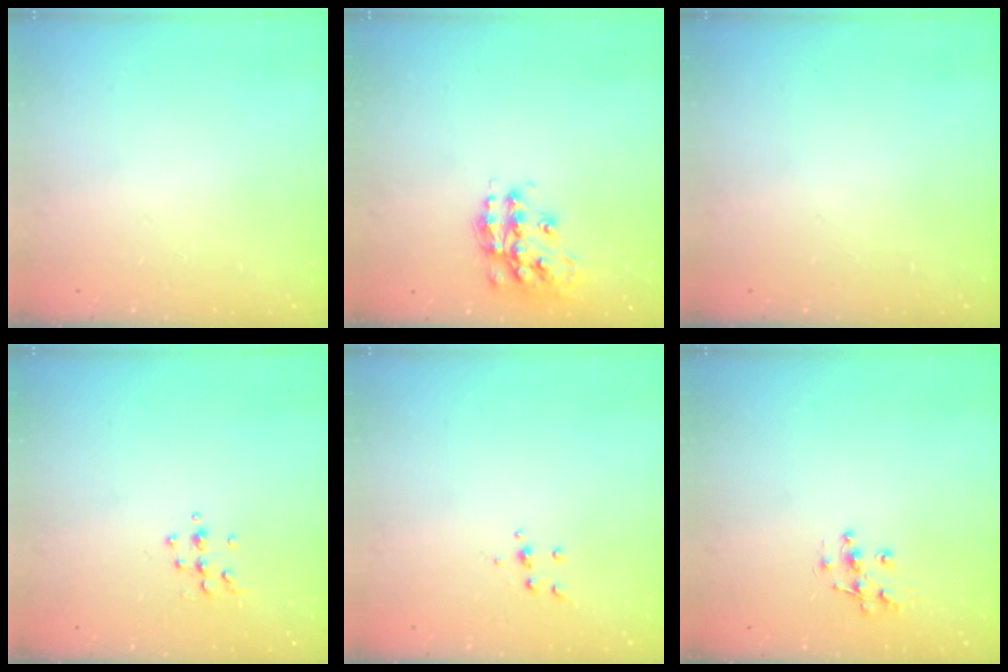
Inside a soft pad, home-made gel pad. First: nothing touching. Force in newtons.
{"total": 13.7, "press": 13.7, "slide": 0.9}
{"total": 0.0}
{"total": 4.8, "press": 4.7, "slide": 0.5}
{"total": 4.0, "press": 3.9, "slide": 0.9}
{"total": 8.5, "press": 8.4, "slide": 0.6}